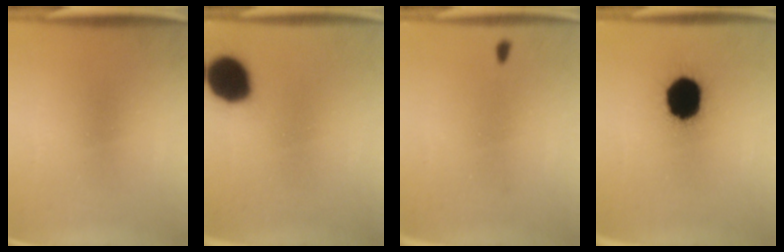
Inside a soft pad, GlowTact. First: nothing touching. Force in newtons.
{"total": 13.7}
{"total": 0.8}
{"total": 17.4}